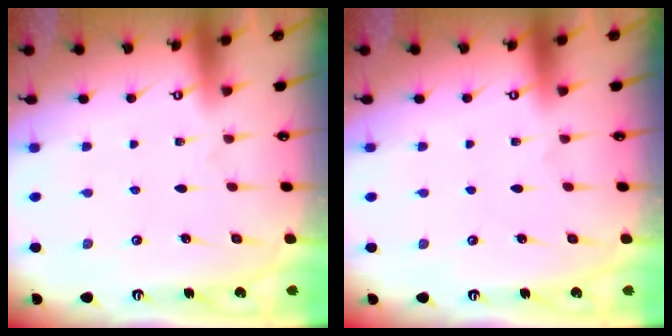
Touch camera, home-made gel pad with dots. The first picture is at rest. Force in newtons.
{"total": 0.0}